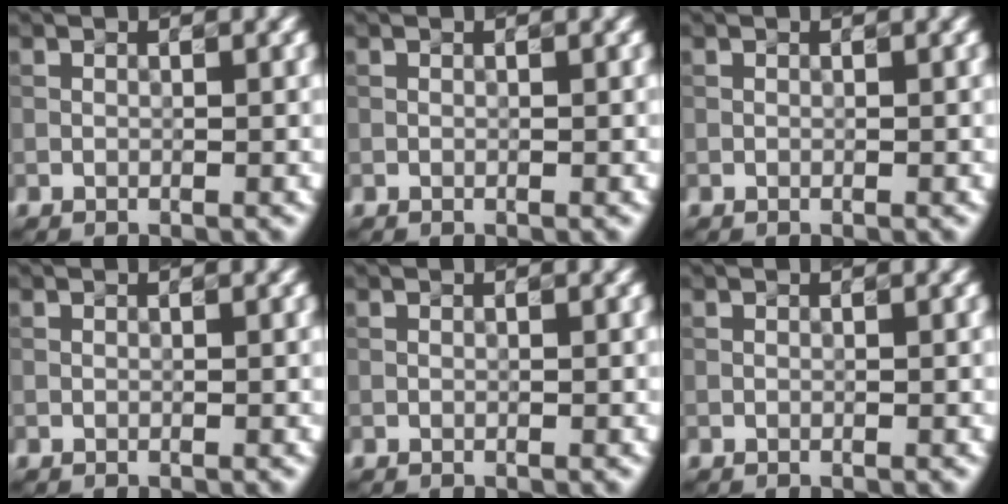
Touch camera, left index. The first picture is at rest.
{"total": 0.0}
{"total": 0.0}
{"total": 0.0}
{"total": 0.0}
{"total": 0.0}